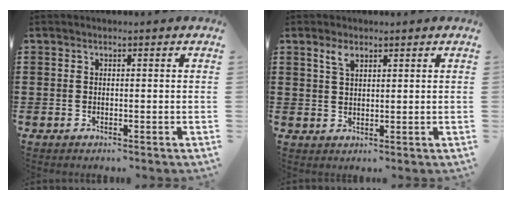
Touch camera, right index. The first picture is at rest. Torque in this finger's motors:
{"motor_torque": [0.38, 0.03, 0.11, 0.02]}